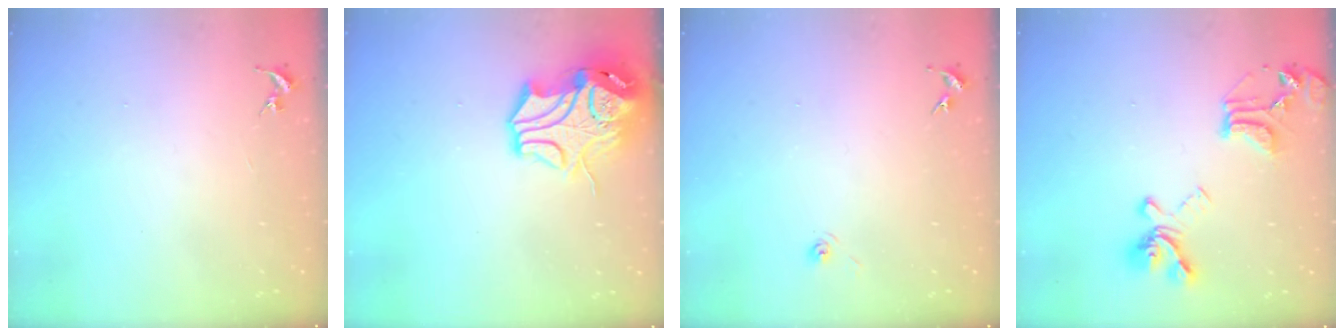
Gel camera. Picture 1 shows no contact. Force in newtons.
{"total": 14.2, "press": 14.0, "slide": 2.0}
{"total": 3.2, "press": 2.7, "slide": 1.7}
{"total": 18.9, "press": 18.8, "slide": 1.9}